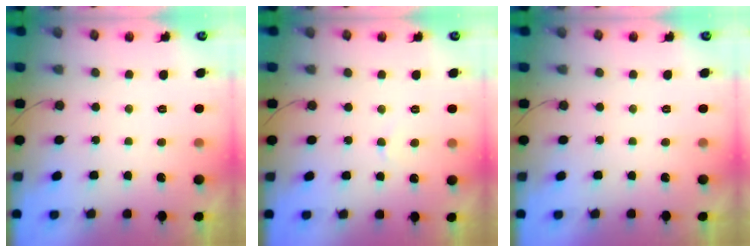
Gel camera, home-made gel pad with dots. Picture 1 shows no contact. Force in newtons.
{"total": 2.4, "press": 2.4, "slide": 0.2}
{"total": 1.9, "press": 1.9, "slide": 0.1}